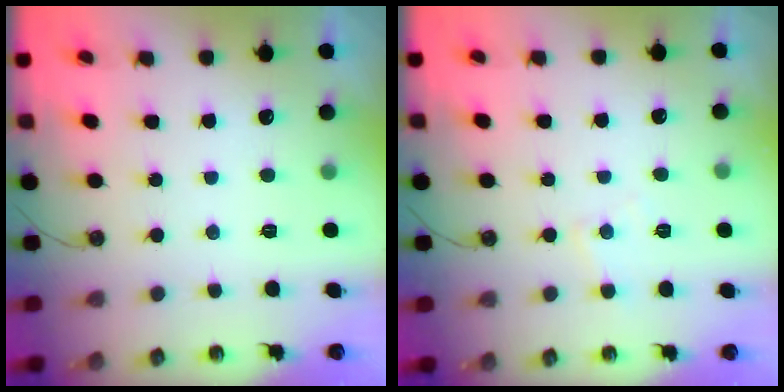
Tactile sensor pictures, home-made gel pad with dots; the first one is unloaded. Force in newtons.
{"total": 5.7, "press": 5.7, "slide": 0.8}